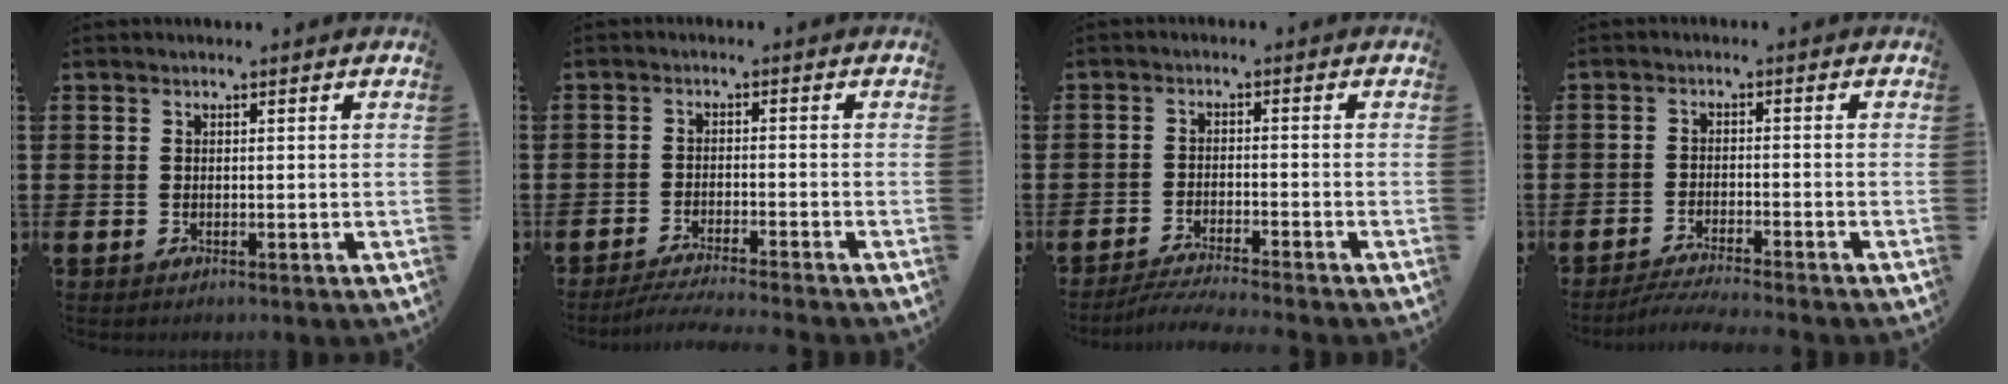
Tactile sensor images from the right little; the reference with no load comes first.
{"total": 2.9, "force": [-2.6, -0.4, 1.2], "torque": [-0.017, -0.002, -0.049]}
{"total": 3.0, "force": [-2.8, -0.3, 1.1], "torque": [-0.016, 0.000, -0.053]}
{"total": 2.9, "force": [-2.6, -0.3, 1.1], "torque": [-0.014, -0.002, -0.050]}